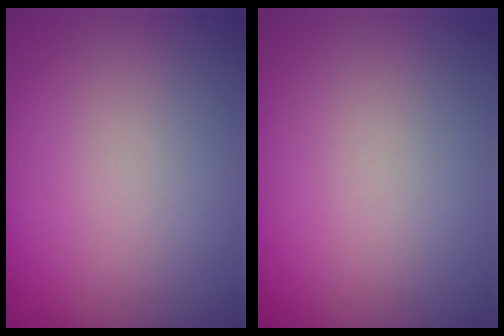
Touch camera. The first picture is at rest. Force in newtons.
{"total": 0.0}